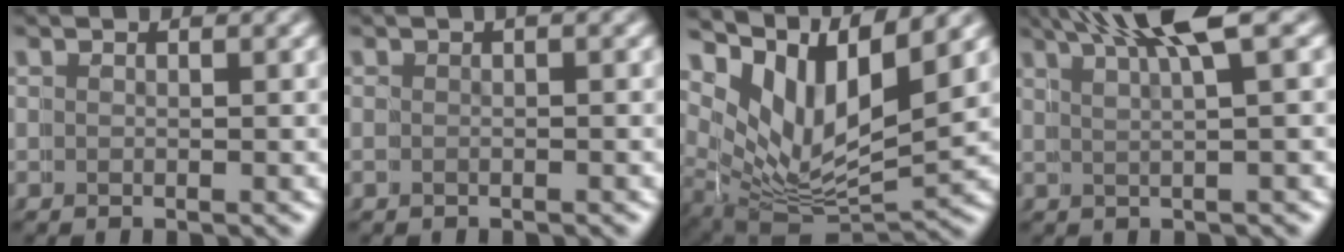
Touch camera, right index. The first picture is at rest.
{"total": 0.8, "force": [-0.1, 0.0, 0.8], "torque": [-0.009, 0.005, -0.007]}
{"total": 10.9, "force": [3.8, 7.8, 6.5], "torque": [-0.133, -0.012, 0.061]}
{"total": 5.9, "force": [3.9, 0.5, 4.4], "torque": [-0.061, 0.018, 0.064]}